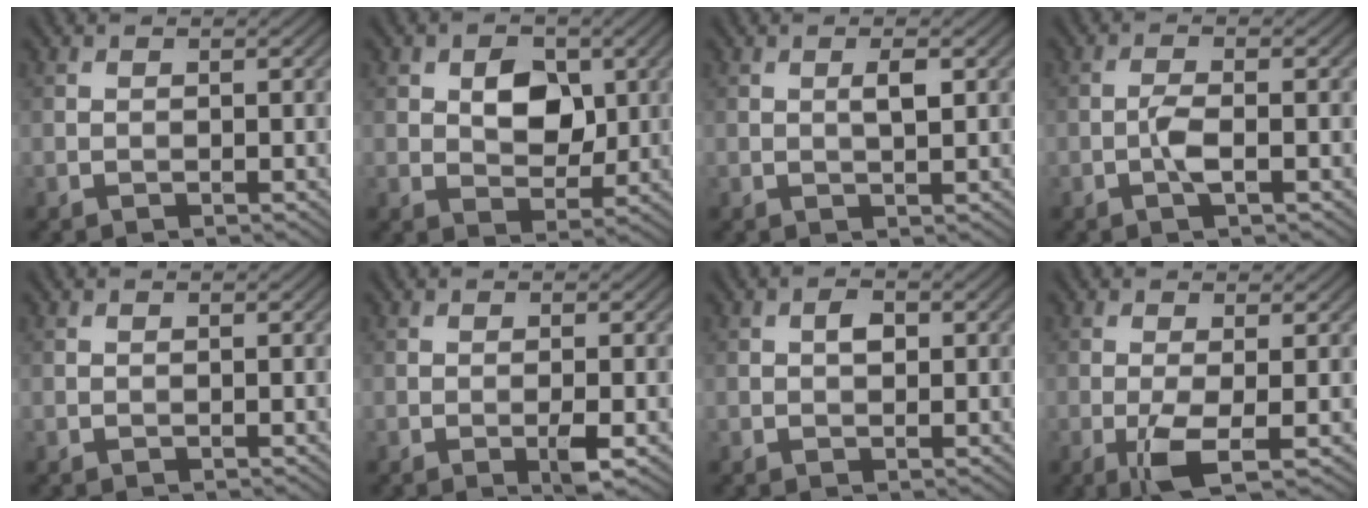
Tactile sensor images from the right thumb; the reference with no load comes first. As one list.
[{"total": 5.9, "force": [1.4, 4.1, 4.1], "torque": [-0.068, -0.002, 0.016]}, {"total": 1.8, "force": [0.5, 0.4, 1.7], "torque": [-0.031, 0.000, 0.008]}, {"total": 2.6, "force": [-0.9, 0.6, 2.4], "torque": [-0.054, 0.005, -0.022]}, {"total": 0.0}, {"total": 2.1, "force": [-0.7, 0.2, 1.9], "torque": [-0.035, -0.001, -0.015]}, {"total": 1.6, "force": [0.3, 1.0, 1.2], "torque": [-0.021, 0.003, 0.001]}, {"total": 4.1, "force": [-1.2, 0.7, 3.8], "torque": [-0.081, 0.000, -0.027]}]